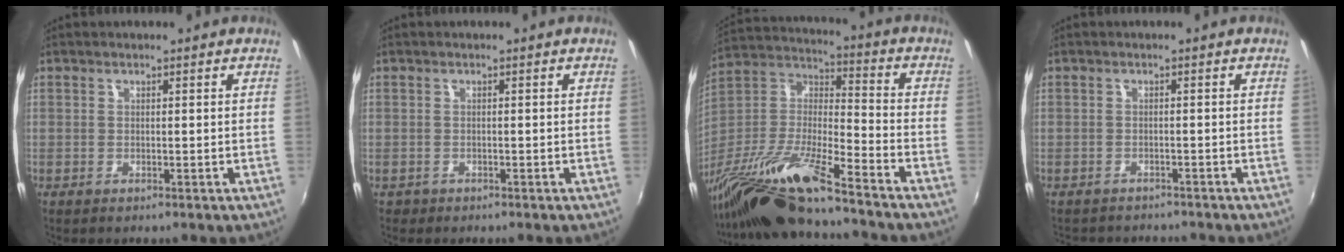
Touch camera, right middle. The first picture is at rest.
{"total": 1.1, "force": [-0.7, 0.8, 0.1], "torque": [-0.007, -0.002, -0.011]}
{"total": 18.9, "force": [-14.2, 2.1, 12.3], "torque": [-0.237, -0.020, -0.273]}
{"total": 4.0, "force": [-3.6, 1.8, 0.5], "torque": [-0.020, -0.003, -0.056]}